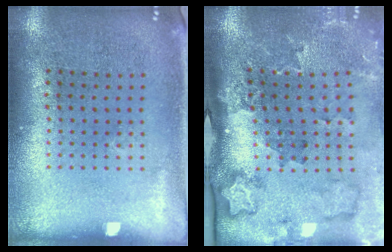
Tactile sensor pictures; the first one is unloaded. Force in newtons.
{"total": 2.2, "press": 2.0, "slide": 1.0}